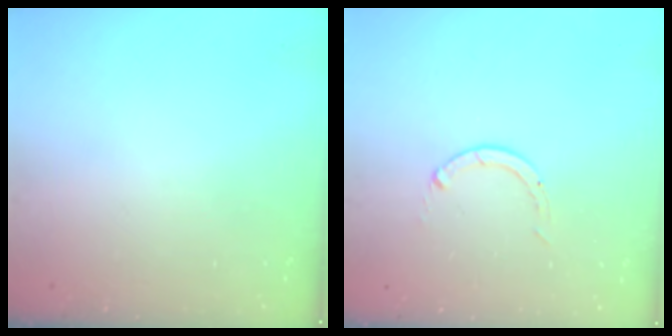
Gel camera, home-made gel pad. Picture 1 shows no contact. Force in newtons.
{"total": 0.0}